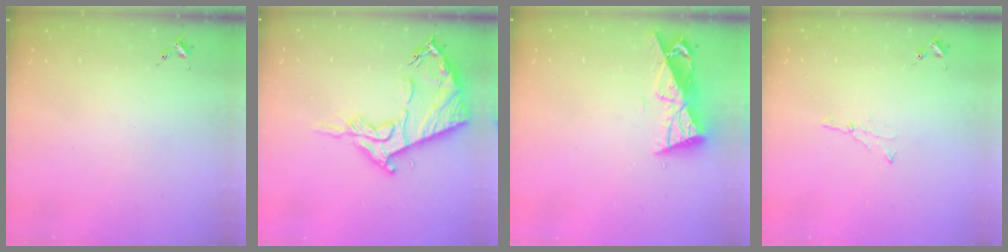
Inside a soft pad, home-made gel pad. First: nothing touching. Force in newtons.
{"total": 16.5, "press": 16.5, "slide": 1.1}
{"total": 8.8, "press": 8.7, "slide": 1.0}
{"total": 3.0, "press": 3.0, "slide": 0.3}